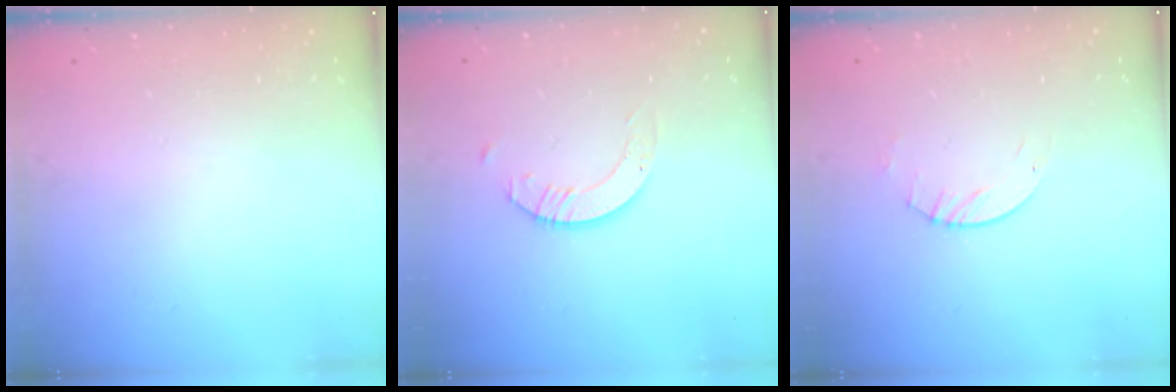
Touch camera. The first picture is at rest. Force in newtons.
{"total": 3.5, "press": 3.5, "slide": 0.1}
{"total": 2.8, "press": 2.8, "slide": 0.4}